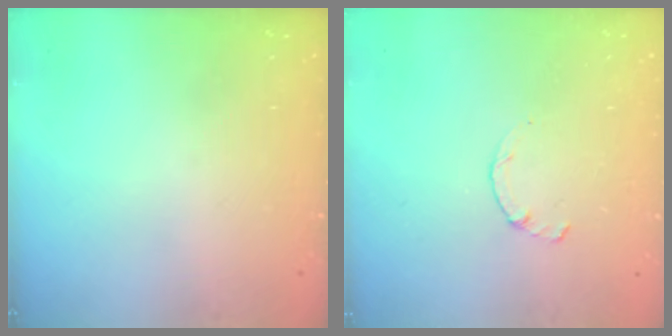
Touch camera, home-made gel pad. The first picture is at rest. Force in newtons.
{"total": 0.9, "press": 0.8, "slide": 0.3}